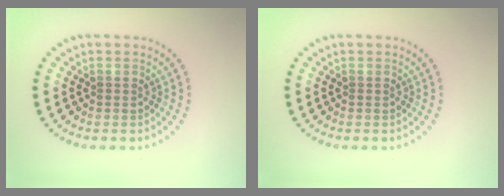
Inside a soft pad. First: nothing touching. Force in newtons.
{"total": 0.0}